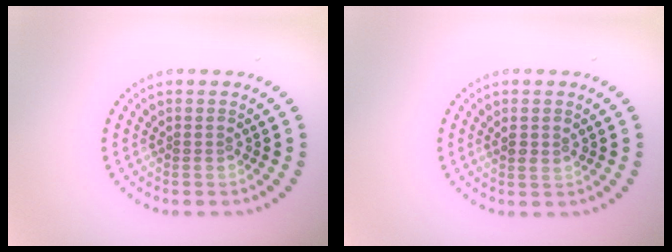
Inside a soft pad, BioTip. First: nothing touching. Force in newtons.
{"total": 0.8, "press": 0.7, "slide": 0.3}